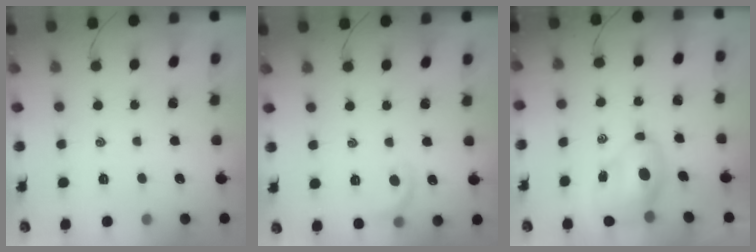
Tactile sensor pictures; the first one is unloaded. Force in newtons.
{"total": 7.9, "press": 7.8, "slide": 1.7}
{"total": 7.8, "press": 7.6, "slide": 1.8}